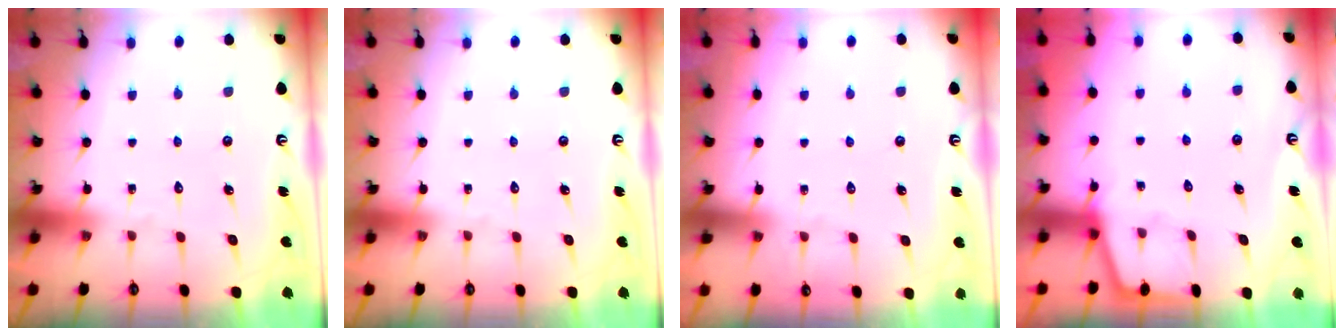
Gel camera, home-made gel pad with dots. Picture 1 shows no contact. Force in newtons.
{"total": 0.0}
{"total": 2.5, "press": 2.5, "slide": 0.4}
{"total": 2.7, "press": 2.6, "slide": 0.4}